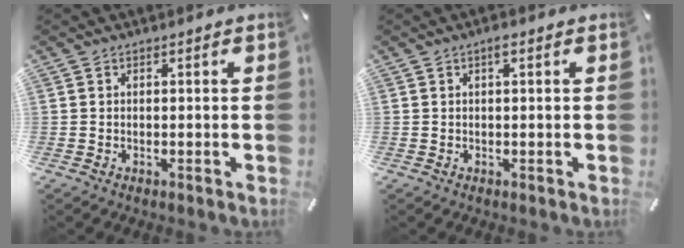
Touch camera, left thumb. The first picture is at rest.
{"total": 1.4, "force": [0.4, 0.3, 1.2], "torque": [-0.025, 0.004, 0.006]}